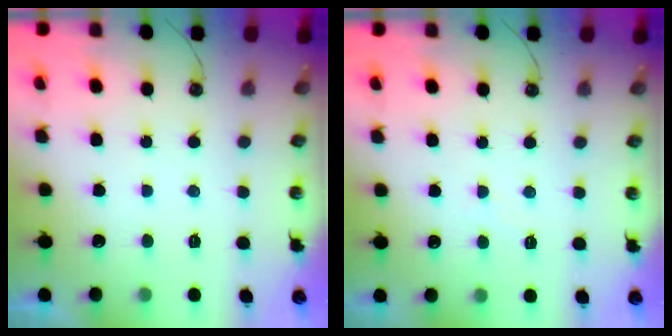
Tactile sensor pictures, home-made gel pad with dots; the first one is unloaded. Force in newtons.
{"total": 4.3, "press": 4.3, "slide": 0.7}